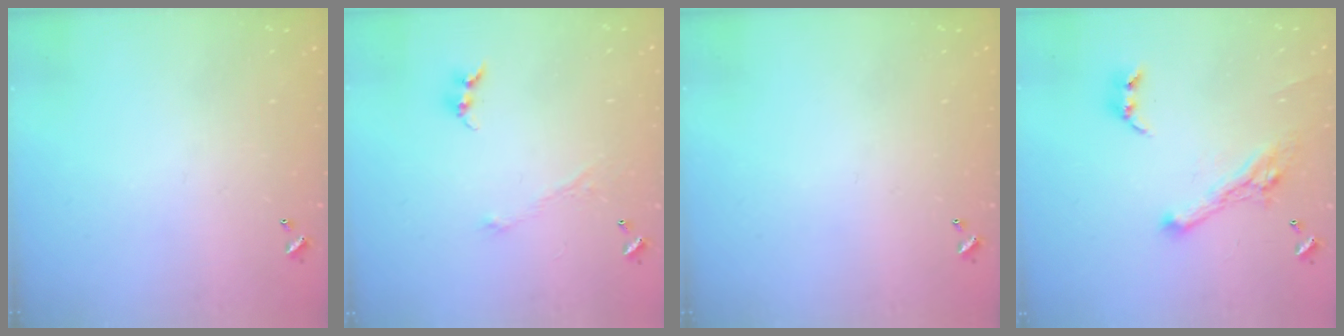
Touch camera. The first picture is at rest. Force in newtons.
{"total": 1.1, "press": 1.0, "slide": 0.6}
{"total": 0.0}
{"total": 7.4, "press": 7.2, "slide": 1.3}